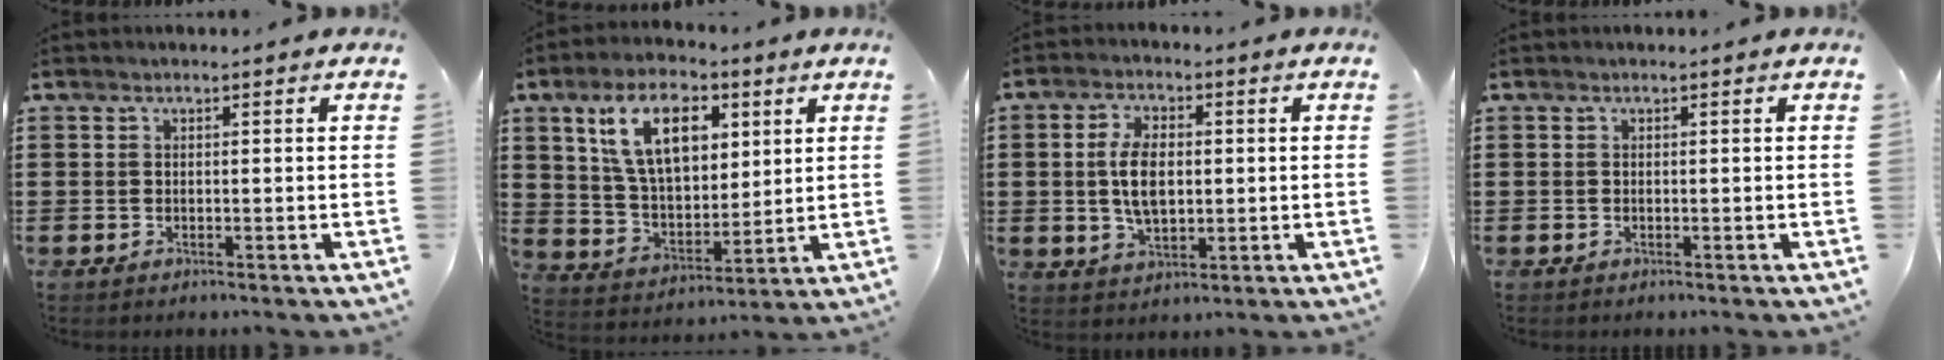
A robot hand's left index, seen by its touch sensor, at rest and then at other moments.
{"total": 12.5, "force": [5.9, 6.8, 8.7], "torque": [-0.179, 0.014, 0.106]}
{"total": 6.9, "force": [0.4, 3.6, 5.9], "torque": [-0.120, 0.005, 0.002]}
{"total": 0.0}